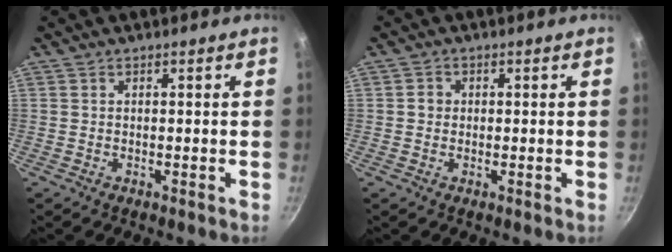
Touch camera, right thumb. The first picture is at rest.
{"total": 2.1, "force": [0.0, 1.9, 0.8], "torque": [-0.004, 0.006, -0.004]}